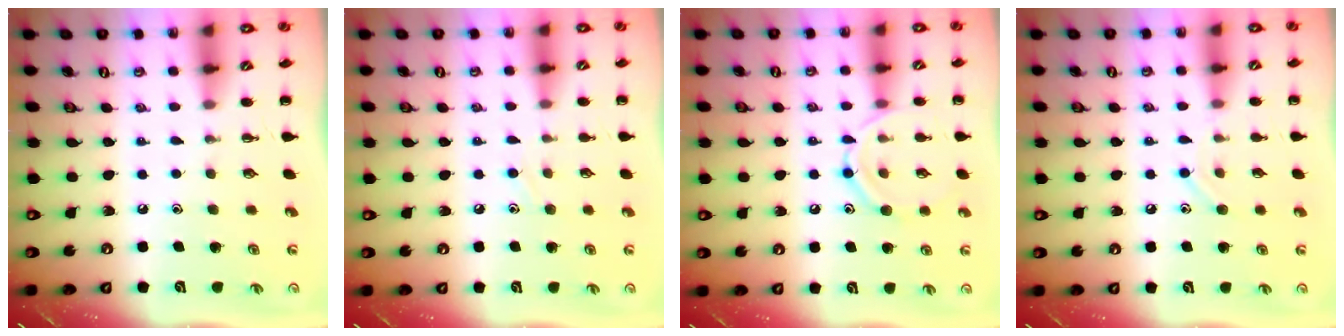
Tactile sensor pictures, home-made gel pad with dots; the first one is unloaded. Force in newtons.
{"total": 6.9, "press": 6.5, "slide": 2.5}
{"total": 11.2, "press": 11.2, "slide": 0.8}
{"total": 7.8, "press": 7.4, "slide": 2.4}